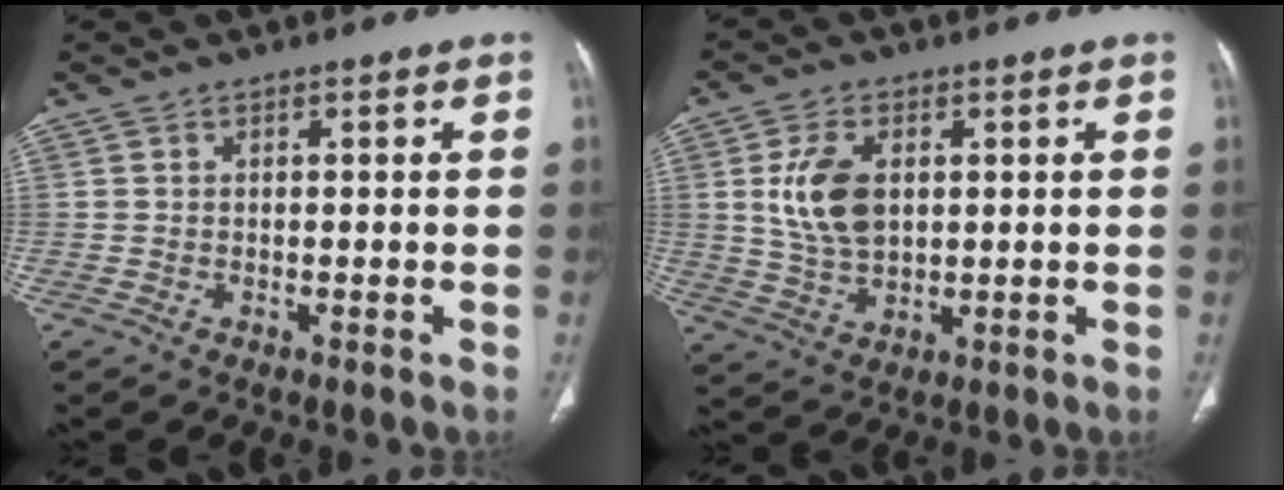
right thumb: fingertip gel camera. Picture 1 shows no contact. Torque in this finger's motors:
{"motor_torque": [0.04, 0.05, 0.72, 0.40, 0.08]}